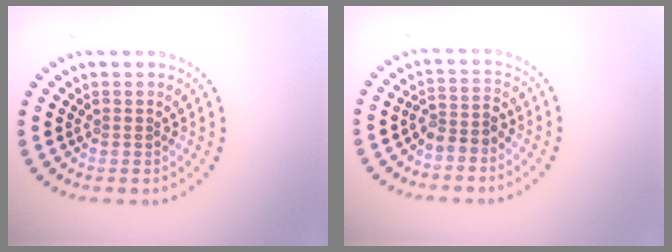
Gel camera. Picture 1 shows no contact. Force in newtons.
{"total": 2.4, "press": 1.9, "slide": 1.4}